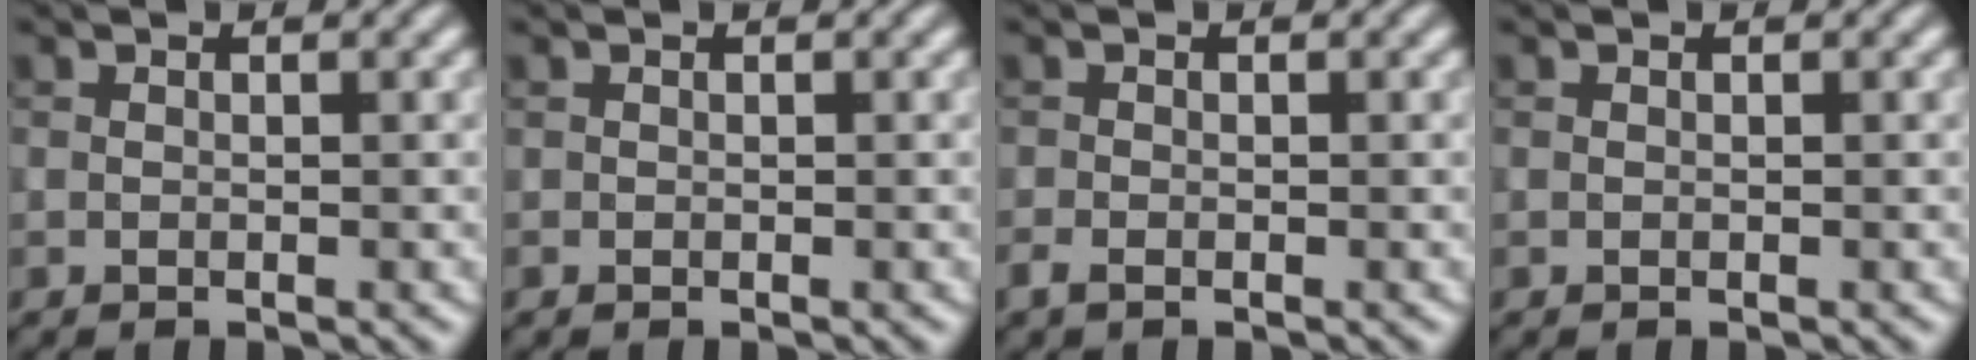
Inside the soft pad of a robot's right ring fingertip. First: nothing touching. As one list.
[{"total": 0.0}, {"total": 1.1, "force": [-0.7, 0.5, 0.6], "torque": [-0.014, -0.003, -0.016]}, {"total": 0.0}]